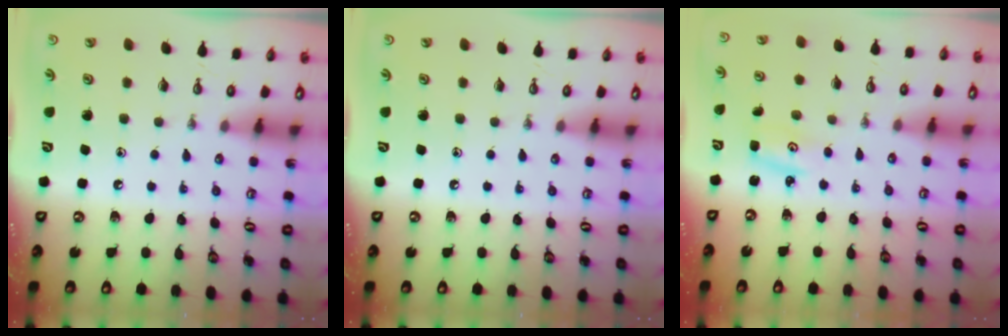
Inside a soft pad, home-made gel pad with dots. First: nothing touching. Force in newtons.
{"total": 0.0}
{"total": 2.7, "press": 2.7, "slide": 0.3}